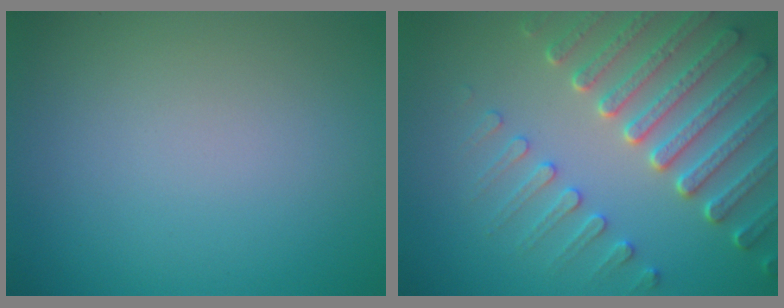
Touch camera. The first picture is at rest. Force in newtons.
{"total": 6.5, "press": 5.3, "slide": 3.8}